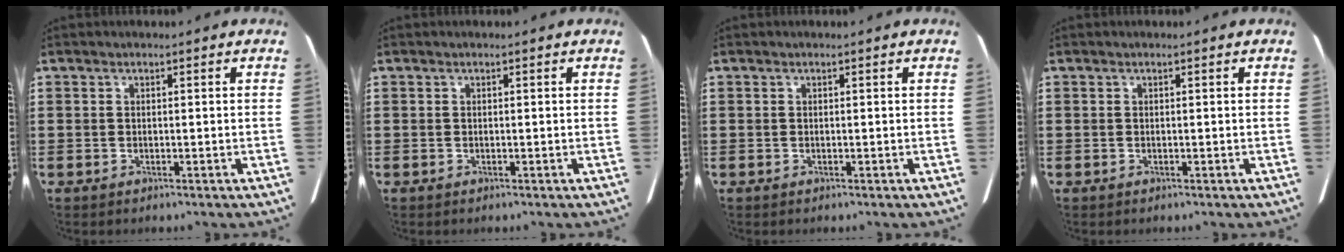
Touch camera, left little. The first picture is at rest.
{"total": 0.0}
{"total": 0.0}
{"total": 0.0}